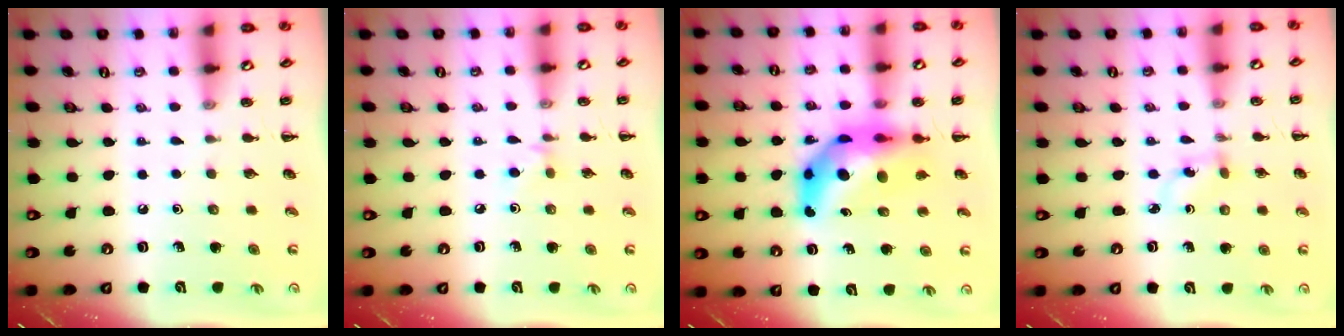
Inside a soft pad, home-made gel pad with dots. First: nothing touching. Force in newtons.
{"total": 4.0, "press": 3.7, "slide": 1.4}
{"total": 11.8, "press": 11.2, "slide": 3.7}
{"total": 2.6, "press": 2.3, "slide": 1.1}